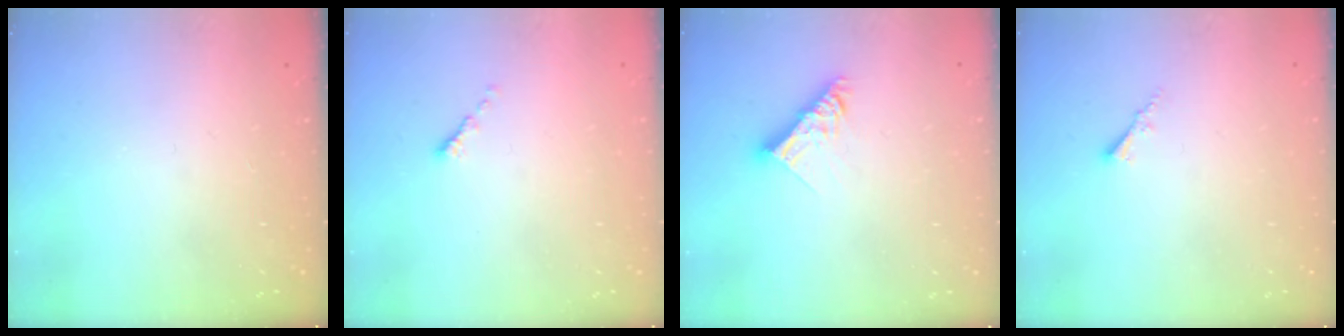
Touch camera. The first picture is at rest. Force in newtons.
{"total": 0.6, "press": 0.5, "slide": 0.2}
{"total": 9.8, "press": 9.8, "slide": 0.8}
{"total": 1.8, "press": 1.7, "slide": 0.3}